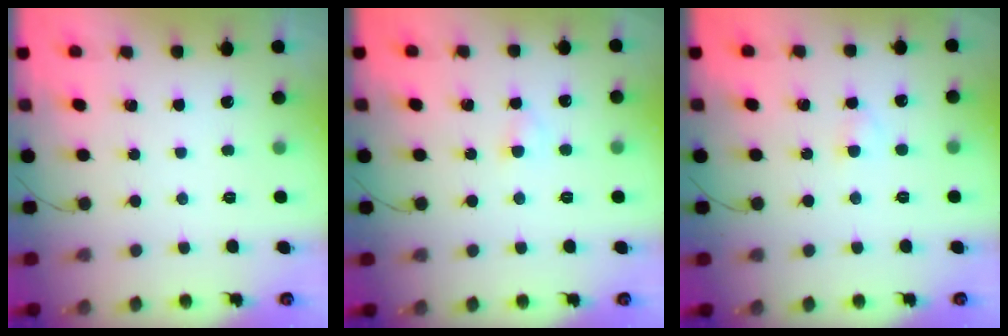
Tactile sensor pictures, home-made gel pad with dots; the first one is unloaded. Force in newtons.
{"total": 2.7, "press": 2.5, "slide": 0.9}
{"total": 2.0, "press": 1.7, "slide": 1.0}